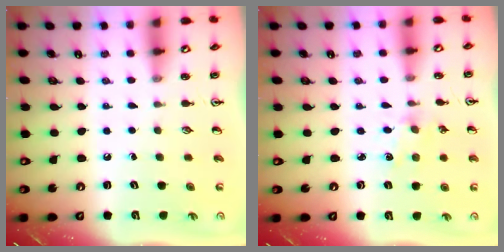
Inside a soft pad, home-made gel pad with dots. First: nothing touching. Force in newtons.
{"total": 2.4, "press": 2.4, "slide": 0.3}